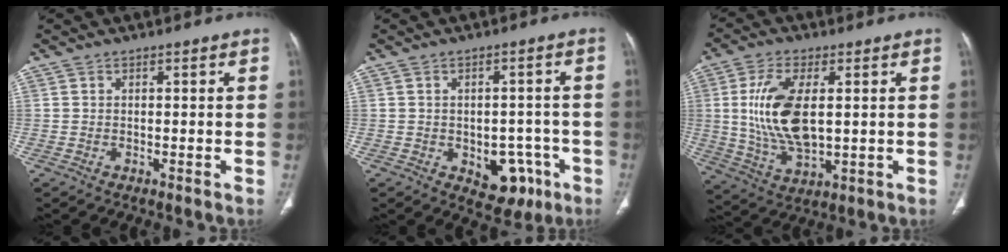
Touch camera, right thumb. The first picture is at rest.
{"total": 8.7, "force": [-3.5, 5.8, 5.5], "torque": [-0.032, 0.021, -0.033]}
{"total": 14.0, "force": [1.6, 6.8, 12.1], "torque": [-0.245, -0.013, 0.040]}